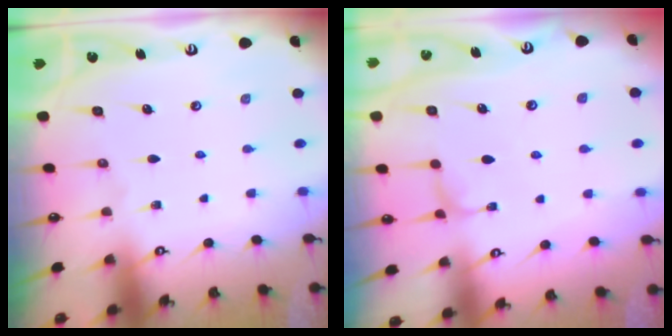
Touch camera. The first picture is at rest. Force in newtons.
{"total": 2.8, "press": 2.8, "slide": 0.2}